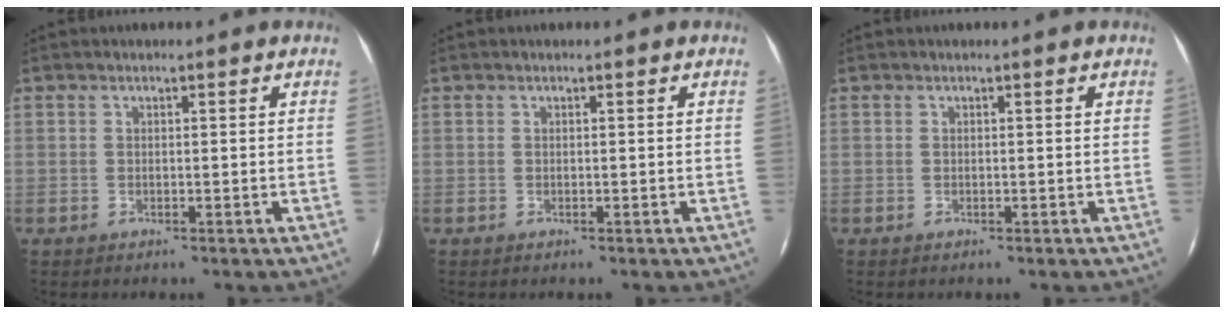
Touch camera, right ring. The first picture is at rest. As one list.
[{"total": 0.0}, {"total": 0.0}]